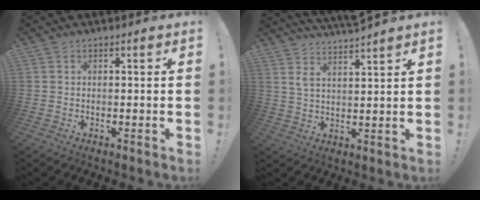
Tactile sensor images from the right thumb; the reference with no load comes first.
{"total": 5.8, "force": [5.0, 1.0, 2.9], "torque": [-0.052, -0.026, 0.089]}